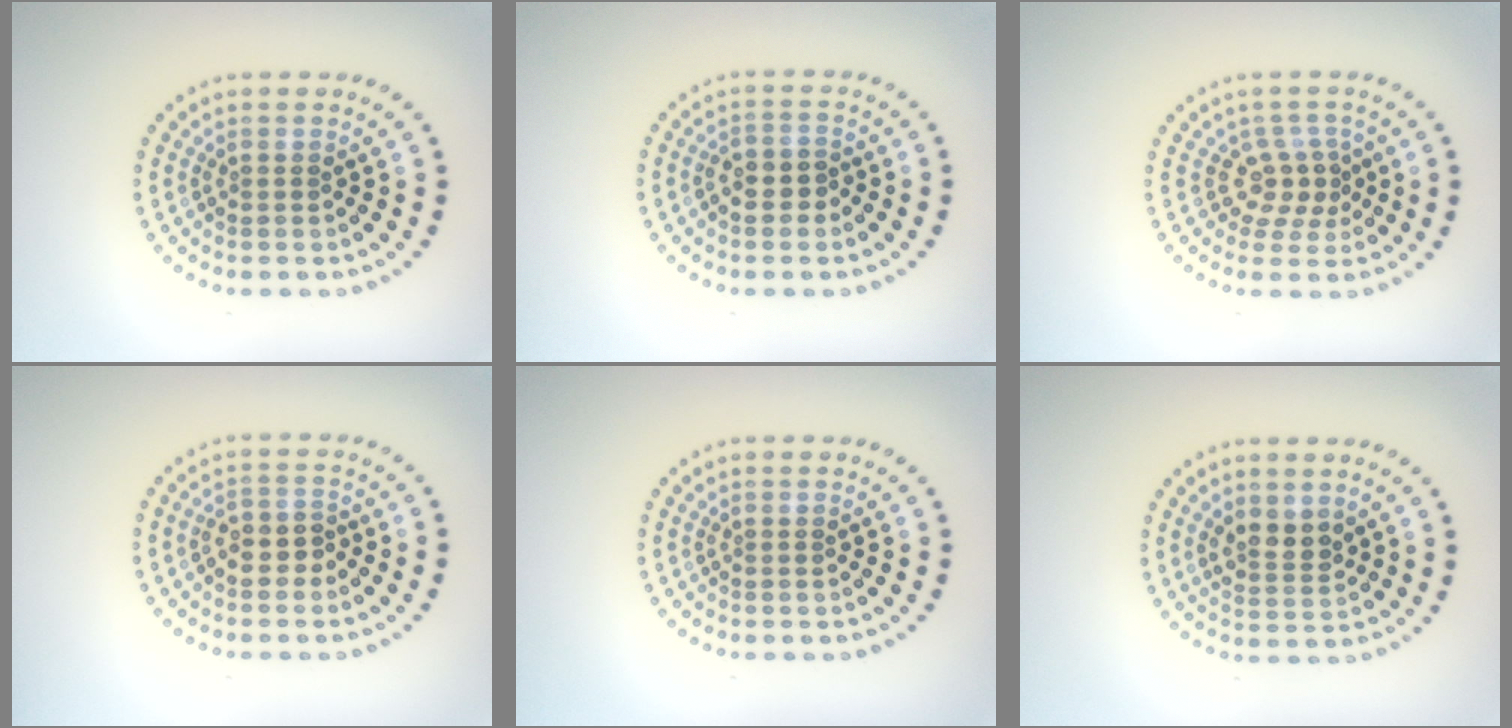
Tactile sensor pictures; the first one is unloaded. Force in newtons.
{"total": 2.3, "press": 2.1, "slide": 0.8}
{"total": 2.8, "press": 2.2, "slide": 1.8}
{"total": 2.3, "press": 2.1, "slide": 0.8}
{"total": 0.0}
{"total": 2.4, "press": 2.2, "slide": 1.0}